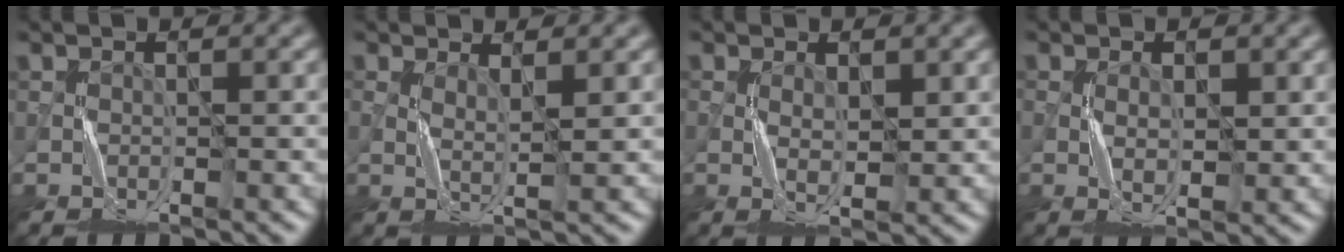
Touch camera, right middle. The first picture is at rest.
{"total": 1.0, "force": [0.4, 0.0, 0.9], "torque": [-0.021, -0.003, 0.009]}
{"total": 1.6, "force": [0.4, 0.7, 1.4], "torque": [-0.030, 0.000, 0.010]}
{"total": 1.9, "force": [0.1, 1.0, 1.7], "torque": [-0.033, 0.001, 0.005]}